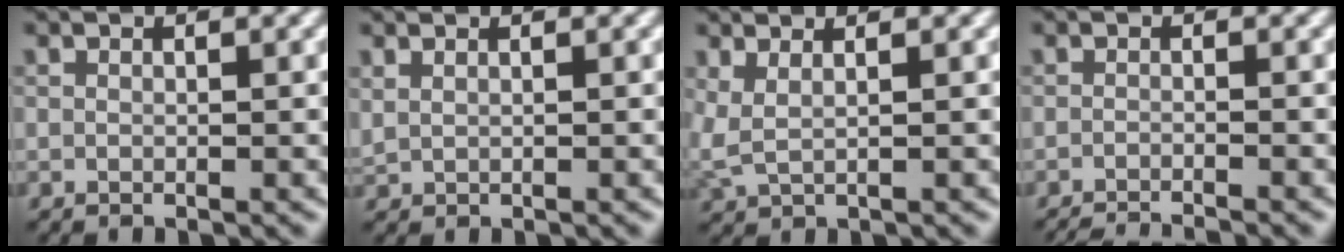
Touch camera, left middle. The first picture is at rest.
{"total": 1.0, "force": [0.9, 0.4, 0.4], "torque": [-0.011, -0.001, 0.015]}
{"total": 1.9, "force": [1.1, 0.7, 1.4], "torque": [-0.031, -0.002, 0.023]}
{"total": 3.7, "force": [-3.5, 0.4, 1.2], "torque": [-0.015, -0.010, -0.056]}